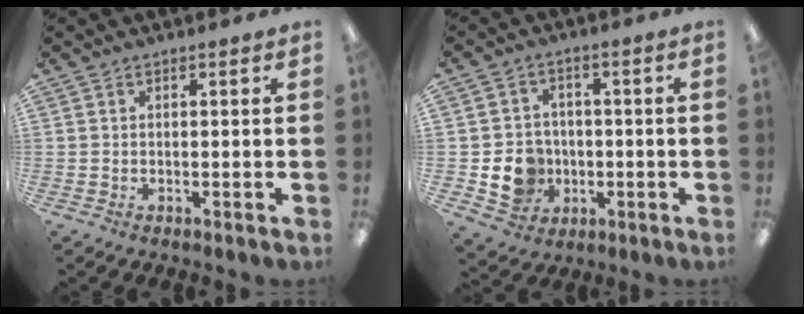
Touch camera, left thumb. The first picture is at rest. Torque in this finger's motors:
{"motor_torque": [-0.41, 0.54, 0.00, -0.03, 0.07]}